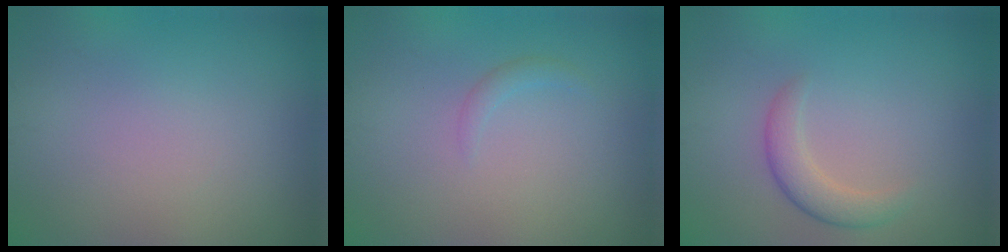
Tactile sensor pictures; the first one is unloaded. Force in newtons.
{"total": 0.9, "press": 0.8, "slide": 0.1}
{"total": 2.5, "press": 2.5, "slide": 0.2}